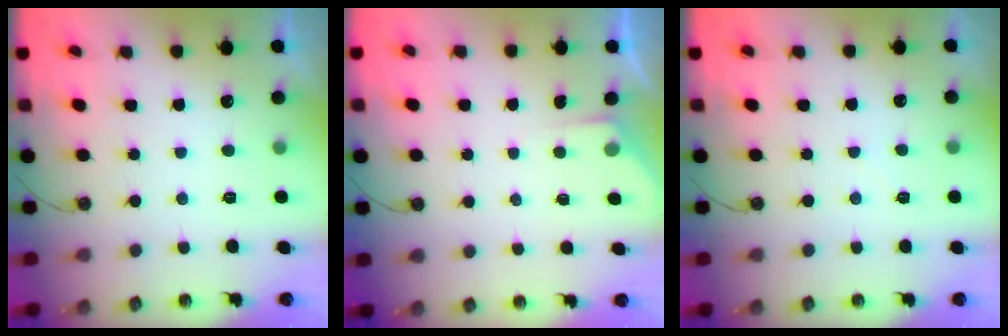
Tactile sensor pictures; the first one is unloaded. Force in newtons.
{"total": 3.1, "press": 3.1, "slide": 0.4}
{"total": 2.6, "press": 2.6, "slide": 0.4}